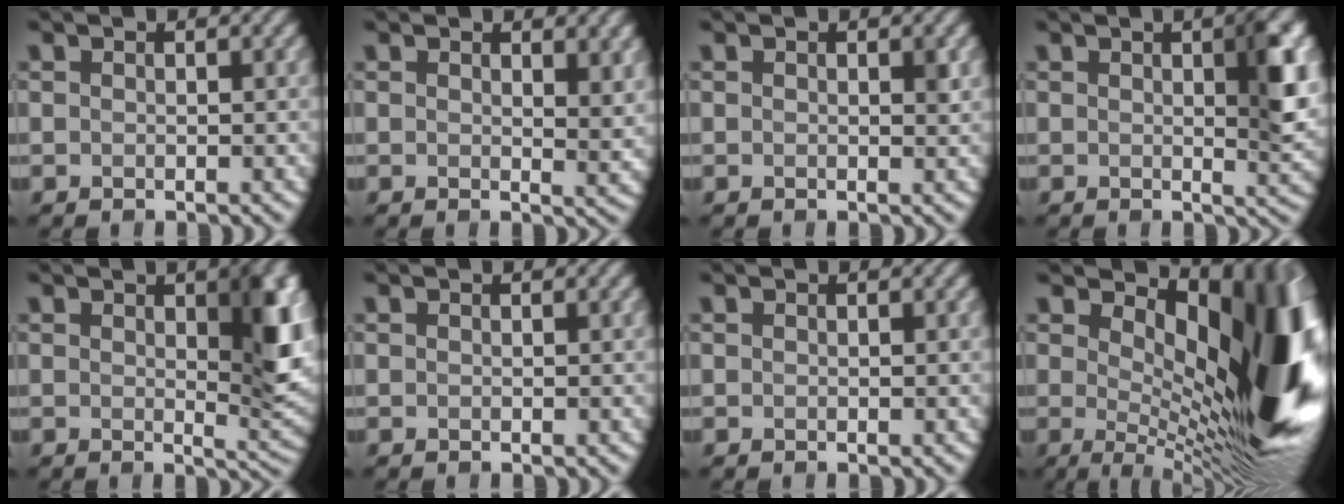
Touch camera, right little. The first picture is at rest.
{"total": 2.8, "force": [1.4, 1.0, 2.2], "torque": [-0.028, -0.008, 0.024]}
{"total": 0.7, "force": [0.2, 0.2, 0.6], "torque": [-0.006, -0.003, 0.004]}
{"total": 4.9, "force": [1.1, 1.2, 4.6], "torque": [-0.060, -0.001, 0.019]}
{"total": 6.8, "force": [1.5, 2.4, 6.2], "torque": [-0.069, -0.009, 0.029]}
{"total": 0.0}
{"total": 0.0}
{"total": 16.9, "force": [2.3, 7.4, 15.0], "torque": [-0.174, -0.003, 0.042]}